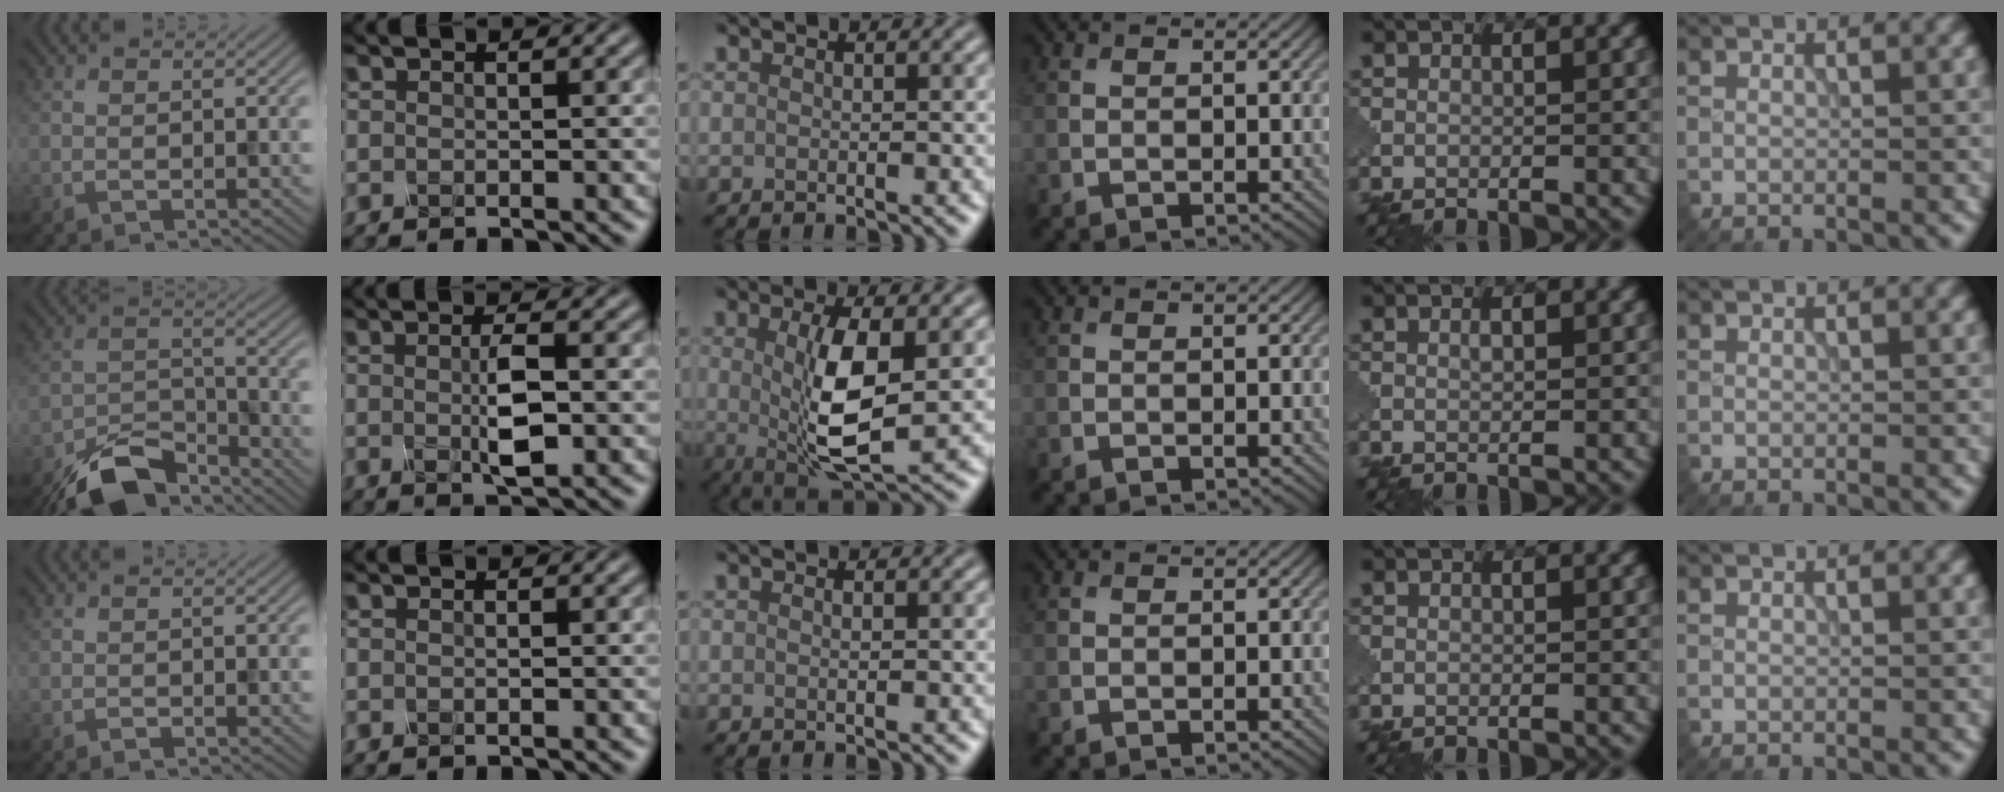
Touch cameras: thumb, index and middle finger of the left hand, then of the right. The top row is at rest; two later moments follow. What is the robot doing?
{"motion": "press", "object": "mechanical pencil"}